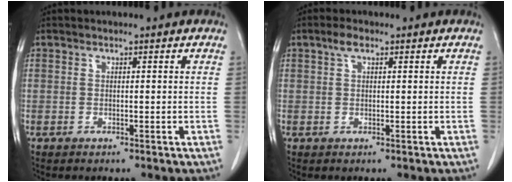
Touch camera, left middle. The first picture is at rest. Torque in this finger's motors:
{"motor_torque": [0.74, -0.27, 0.06, 0.04]}